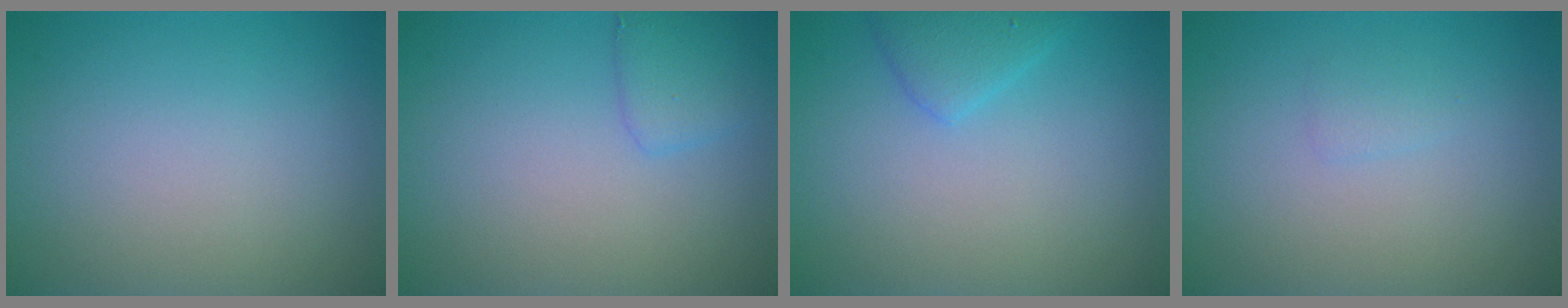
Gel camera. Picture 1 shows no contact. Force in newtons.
{"total": 1.7, "press": 1.7, "slide": 0.1}
{"total": 2.0, "press": 2.0, "slide": 0.1}
{"total": 0.7, "press": 0.7, "slide": 0.1}